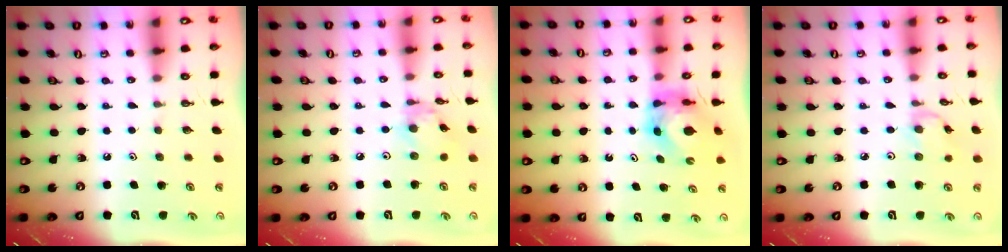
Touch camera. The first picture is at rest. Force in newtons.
{"total": 5.1, "press": 5.1, "slide": 0.2}
{"total": 5.4, "press": 5.4, "slide": 0.4}
{"total": 2.6, "press": 2.6, "slide": 0.2}